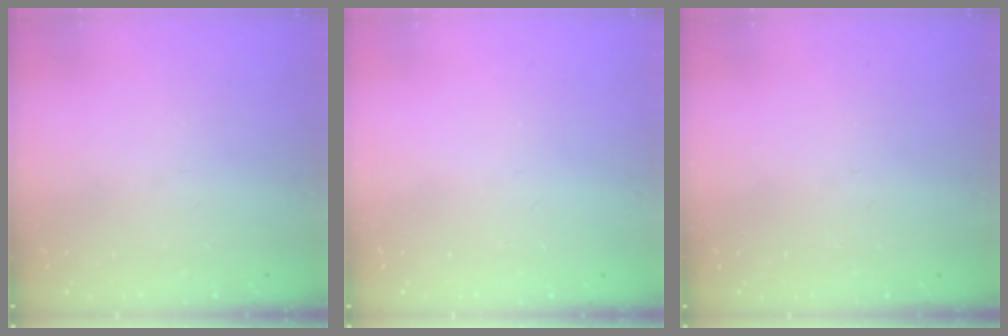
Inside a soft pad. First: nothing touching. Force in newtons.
{"total": 0.0}
{"total": 0.0}